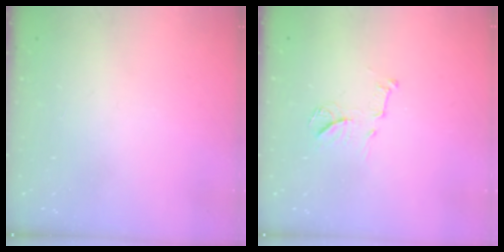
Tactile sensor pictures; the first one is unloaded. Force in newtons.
{"total": 9.0, "press": 9.0, "slide": 0.2}